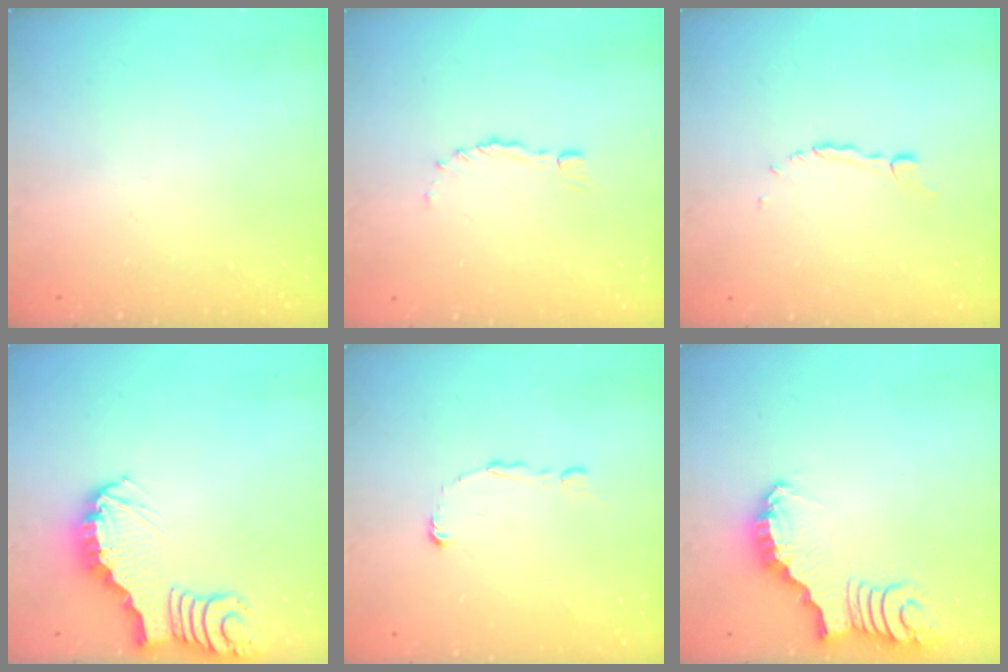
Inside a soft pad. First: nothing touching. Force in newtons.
{"total": 0.0}
{"total": 3.9, "press": 3.9, "slide": 0.5}
{"total": 3.3, "press": 3.3, "slide": 0.3}
{"total": 6.4, "press": 6.4, "slide": 0.5}
{"total": 2.9, "press": 2.9, "slide": 0.1}